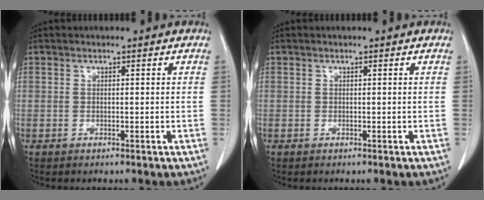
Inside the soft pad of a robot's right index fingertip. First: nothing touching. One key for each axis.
{"total": 0.0}